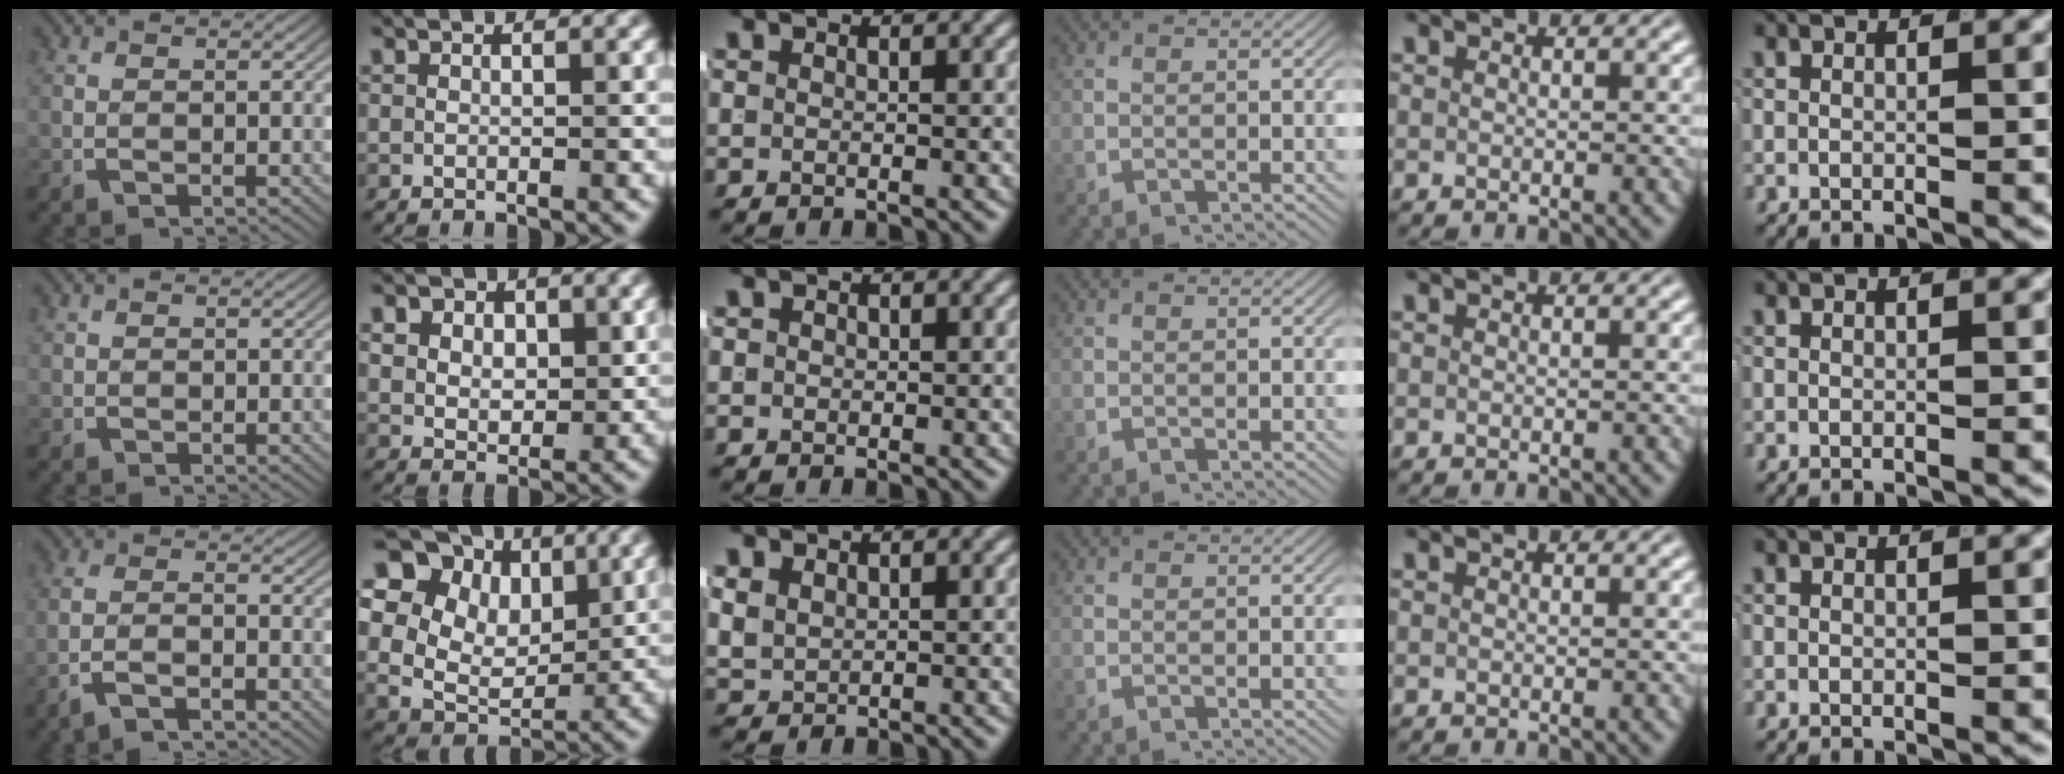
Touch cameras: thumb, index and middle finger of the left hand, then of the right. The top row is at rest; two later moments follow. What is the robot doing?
{"motion": "lift_and_place", "object": "shirt"}